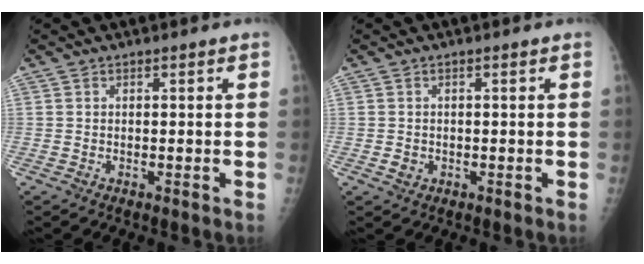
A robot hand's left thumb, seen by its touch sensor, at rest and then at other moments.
{"total": 1.4, "force": [-0.3, 1.3, 0.6], "torque": [-0.007, 0.002, -0.001]}